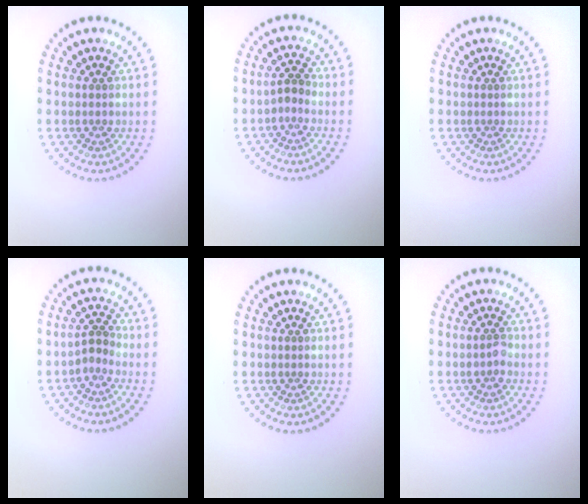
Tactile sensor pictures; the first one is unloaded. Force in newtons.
{"total": 1.3, "press": 1.1, "slide": 0.8}
{"total": 0.0}
{"total": 1.7, "press": 1.1, "slide": 1.2}
{"total": 0.0}
{"total": 1.1, "press": 1.1, "slide": 0.3}